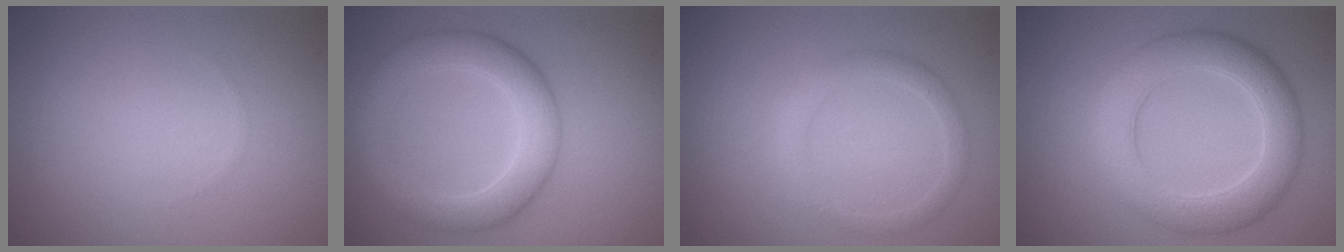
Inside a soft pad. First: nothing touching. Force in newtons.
{"total": 5.2, "press": 5.2, "slide": 0.2}
{"total": 1.8, "press": 1.8, "slide": 0.1}
{"total": 5.8, "press": 5.8, "slide": 0.3}